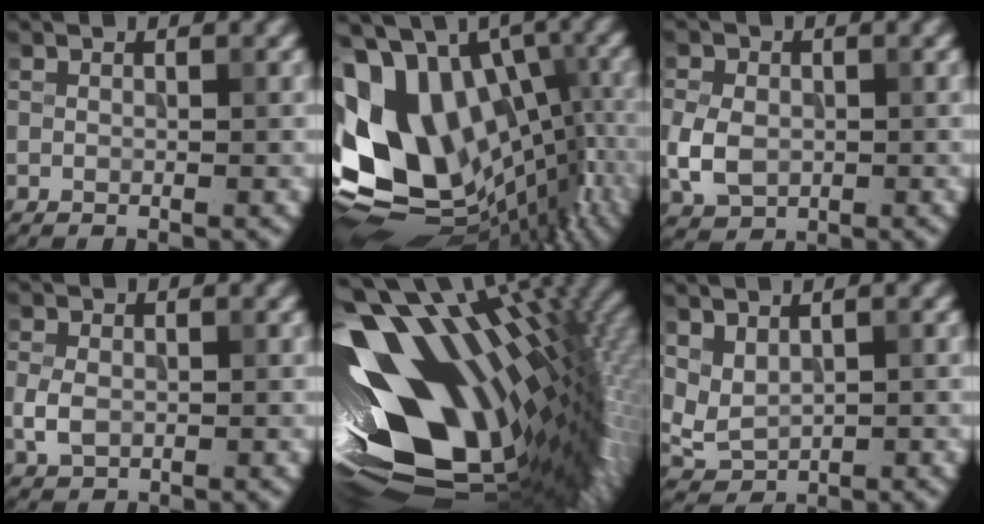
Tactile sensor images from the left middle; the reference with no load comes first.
{"total": 17.5, "force": [-0.5, 12.0, 12.8], "torque": [-0.205, 0.002, 0.020]}
{"total": 4.0, "force": [-0.6, 3.1, 2.5], "torque": [-0.058, -0.004, -0.013]}
{"total": 2.3, "force": [-0.3, 1.7, 1.5], "torque": [-0.034, -0.003, -0.007]}
{"total": 18.9, "force": [-0.6, 9.5, 16.3], "torque": [-0.284, -0.030, -0.008]}
{"total": 2.5, "force": [1.0, 1.5, 1.7], "torque": [-0.037, -0.003, 0.029]}